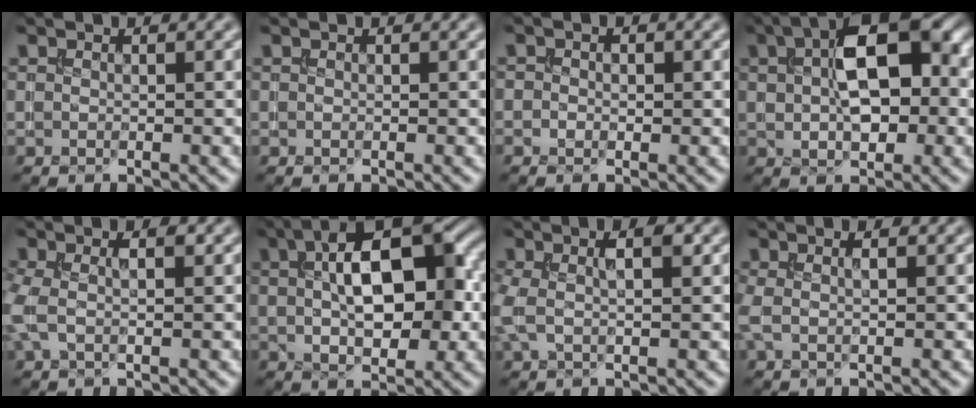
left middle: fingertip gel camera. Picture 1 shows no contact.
{"total": 0.0}
{"total": 1.3, "force": [-0.2, 1.1, 0.7], "torque": [-0.009, -0.001, -0.009]}
{"total": 9.1, "force": [2.0, 4.8, 7.5], "torque": [-0.119, 0.021, 0.027]}
{"total": 3.2, "force": [0.2, 1.5, 2.8], "torque": [-0.068, 0.005, -0.002]}
{"total": 10.2, "force": [1.8, 4.9, 8.7], "torque": [-0.131, 0.019, 0.020]}
{"total": 3.7, "force": [0.6, 1.5, 3.3], "torque": [-0.074, 0.008, 0.007]}
{"total": 1.8, "force": [0.3, 0.4, 1.8], "torque": [-0.032, 0.006, 0.000]}